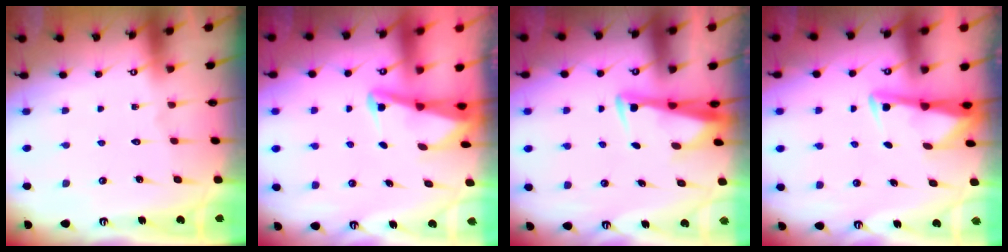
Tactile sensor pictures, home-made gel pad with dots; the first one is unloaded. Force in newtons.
{"total": 2.5, "press": 2.4, "slide": 0.6}
{"total": 3.6, "press": 3.5, "slide": 0.9}
{"total": 3.1, "press": 3.1, "slide": 0.3}